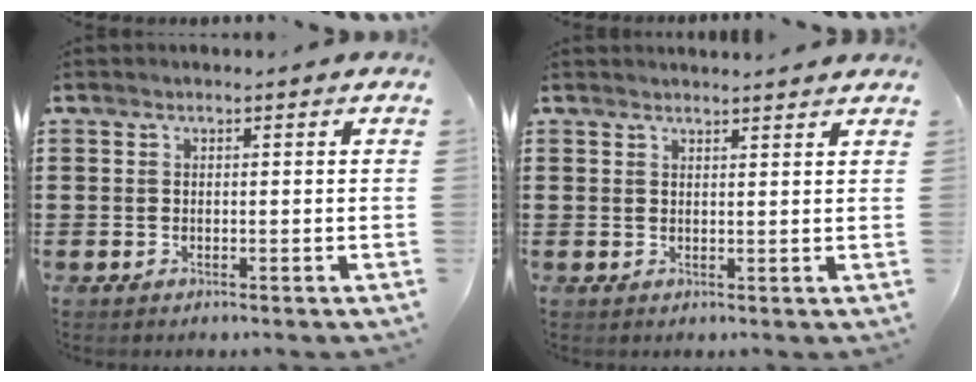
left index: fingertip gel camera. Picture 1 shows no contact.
{"total": 1.6, "force": [1.6, -0.2, 0.2], "torque": [-0.007, -0.002, 0.031]}